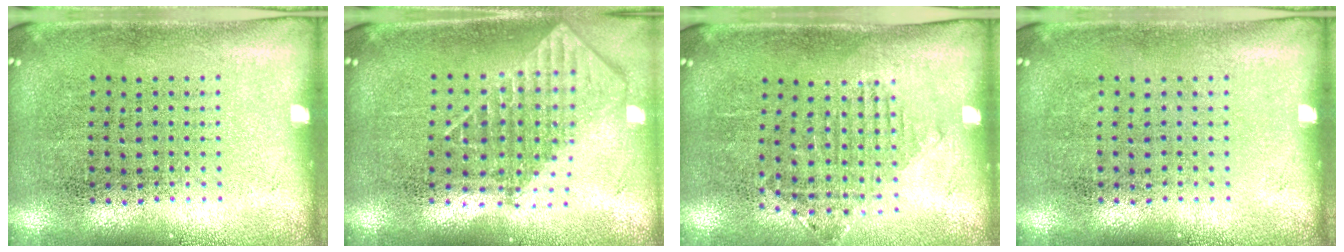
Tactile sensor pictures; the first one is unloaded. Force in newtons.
{"total": 1.9, "press": 1.5, "slide": 1.1}
{"total": 1.1, "press": 0.9, "slide": 0.5}
{"total": 0.0}